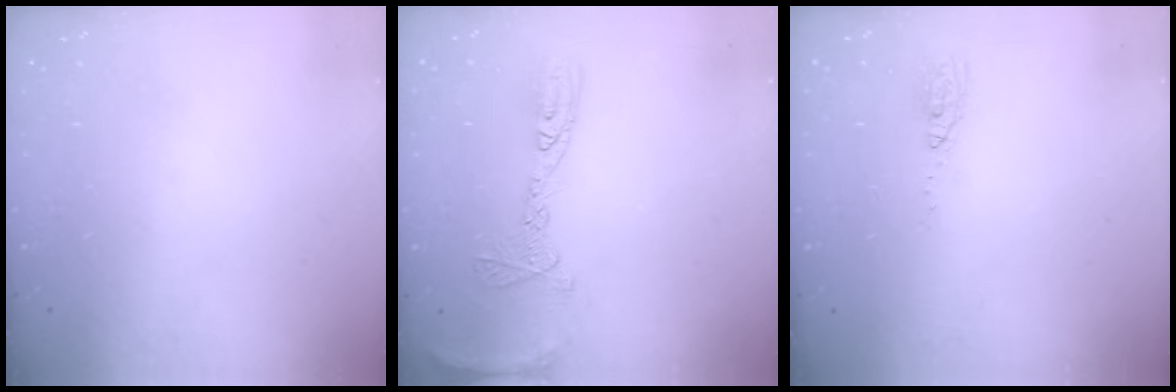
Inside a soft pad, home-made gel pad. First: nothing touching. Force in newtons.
{"total": 12.9, "press": 12.8, "slide": 1.2}
{"total": 9.3, "press": 5.1, "slide": 7.7}